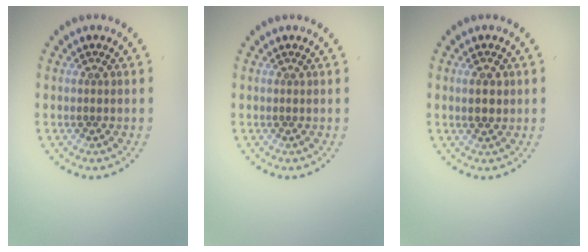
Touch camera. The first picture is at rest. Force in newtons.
{"total": 0.0}
{"total": 1.8, "press": 1.8, "slide": 0.3}